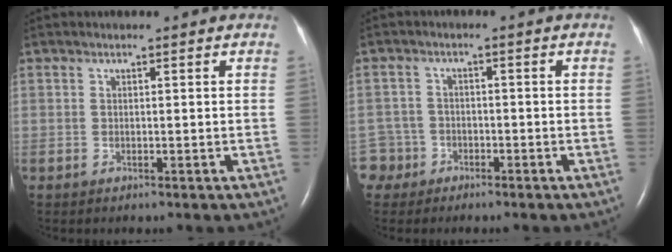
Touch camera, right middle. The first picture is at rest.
{"total": 4.2, "force": [-2.5, 3.3, -0.8], "torque": [0.018, 0.012, -0.049]}